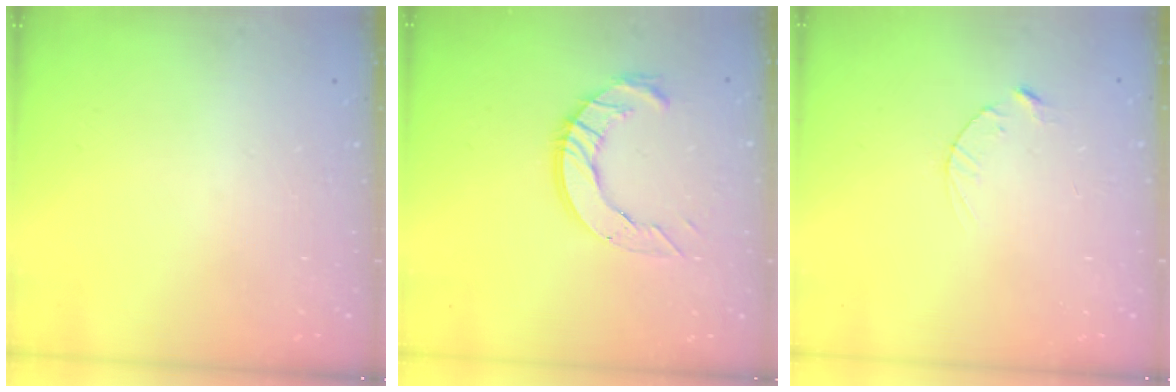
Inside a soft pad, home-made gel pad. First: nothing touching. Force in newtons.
{"total": 10.6, "press": 10.5, "slide": 0.9}
{"total": 2.5, "press": 2.5, "slide": 0.4}